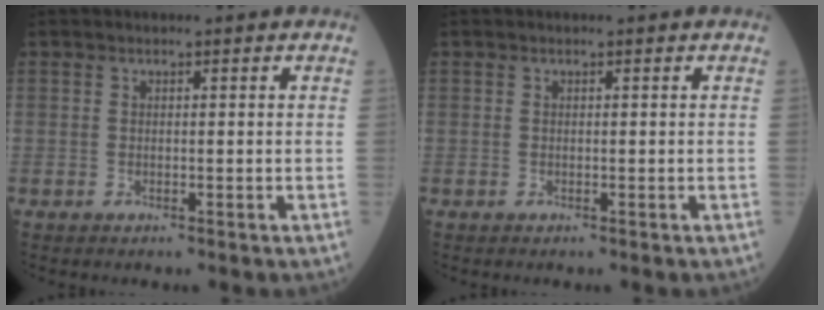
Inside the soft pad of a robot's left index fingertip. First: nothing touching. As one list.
[{"total": 0.0}]